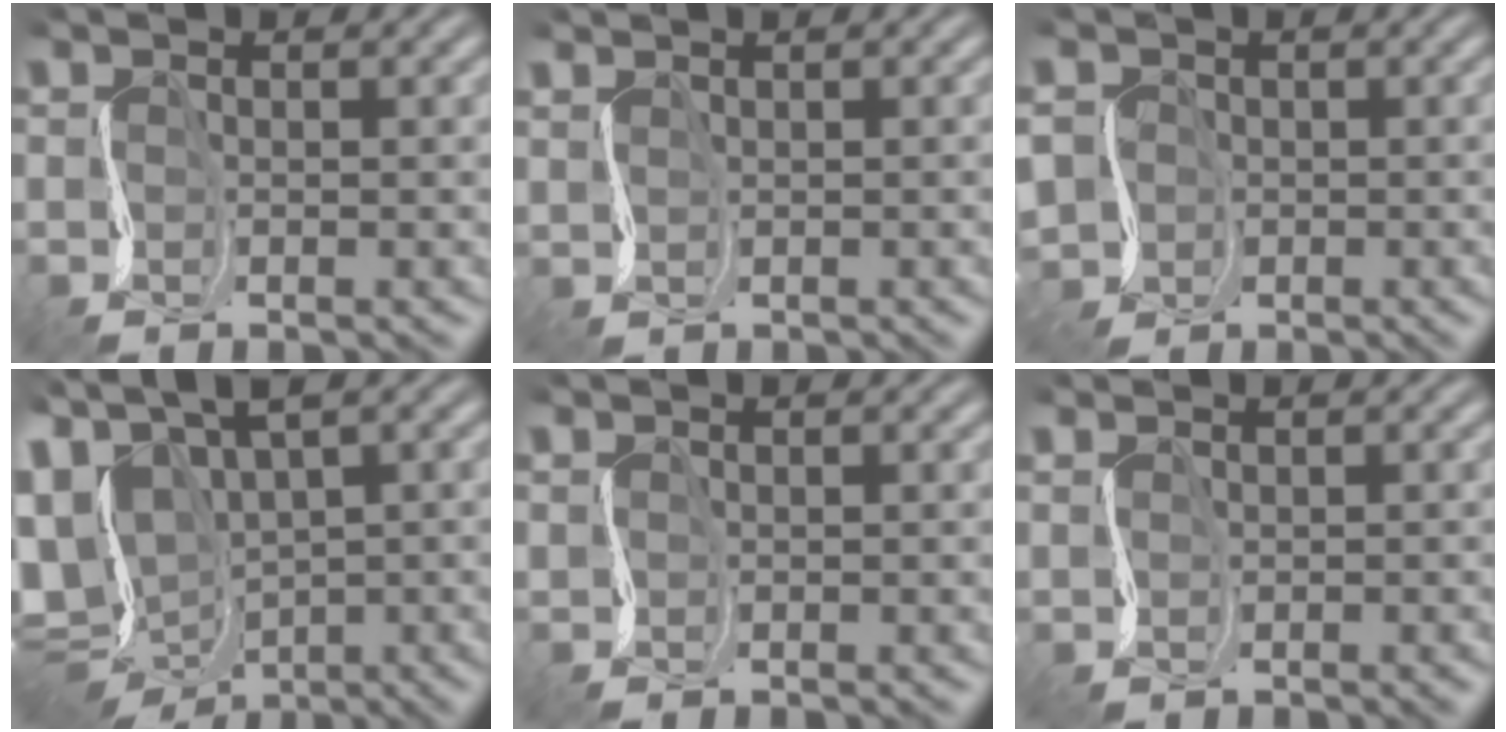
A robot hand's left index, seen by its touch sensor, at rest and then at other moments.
{"total": 1.4, "force": [1.2, 0.7, 0.0], "torque": [0.001, 0.008, 0.022]}
{"total": 7.0, "force": [-2.0, 6.6, 1.3], "torque": [-0.052, -0.006, -0.065]}
{"total": 11.5, "force": [1.1, 7.6, 8.5], "torque": [-0.173, -0.011, 0.067]}
{"total": 0.7, "force": [0.5, 0.4, 0.1], "torque": [0.002, 0.003, 0.009]}
{"total": 0.6, "force": [0.2, 0.5, -0.1], "torque": [0.008, 0.000, 0.014]}